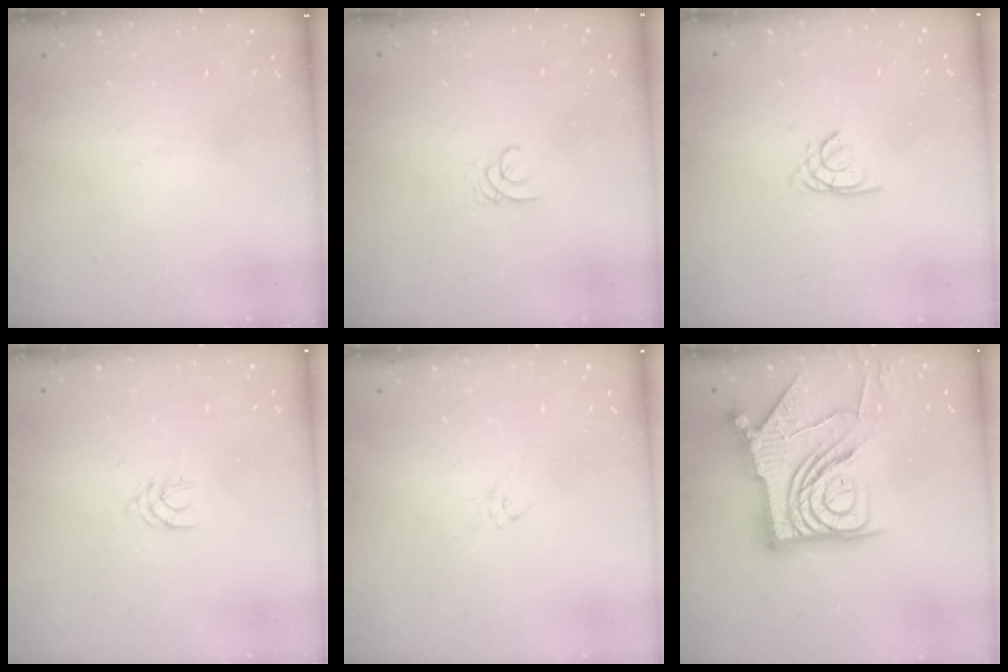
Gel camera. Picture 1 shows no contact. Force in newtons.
{"total": 1.0, "press": 1.0, "slide": 0.1}
{"total": 1.1, "press": 1.1, "slide": 0.3}
{"total": 2.9, "press": 2.9, "slide": 0.4}
{"total": 2.7, "press": 2.5, "slide": 0.9}
{"total": 21.3, "press": 21.2, "slide": 2.4}